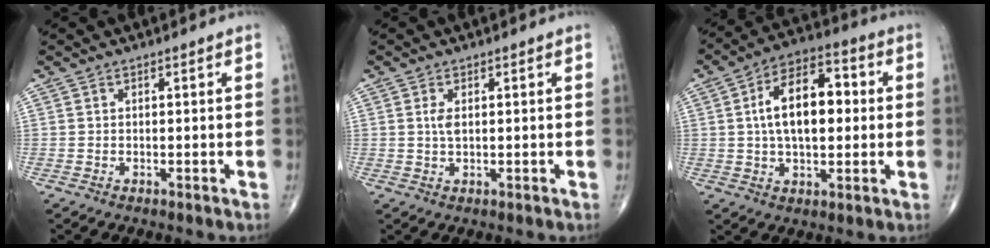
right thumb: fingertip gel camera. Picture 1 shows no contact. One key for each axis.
{"total": 1.9, "fx": 0.4, "fy": 0.8, "fz": 1.7, "tx": -0.035, "ty": -0.001, "tz": 0.009}
{"total": 14.2, "fx": 1.4, "fy": 7.7, "fz": 11.8, "tx": -0.181, "ty": 0.022, "tz": 0.016}